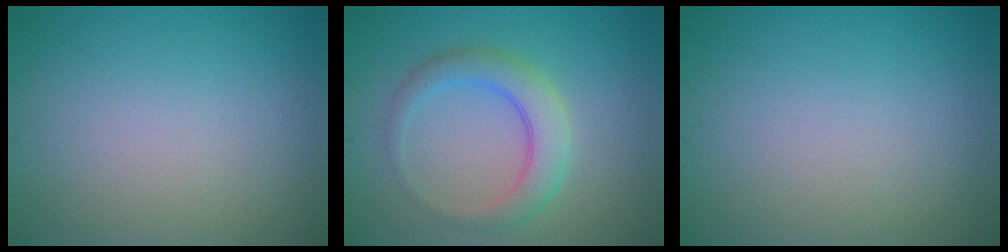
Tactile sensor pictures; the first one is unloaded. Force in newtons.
{"total": 3.9, "press": 3.9, "slide": 0.0}
{"total": 0.0}